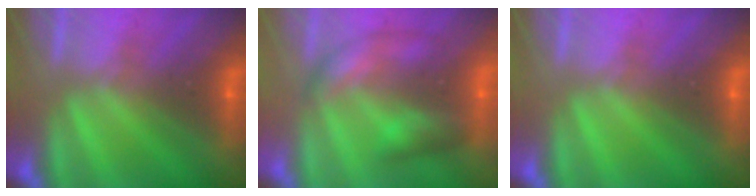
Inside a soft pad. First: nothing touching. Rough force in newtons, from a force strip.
{"total": 2.6}
{"total": 0.0}